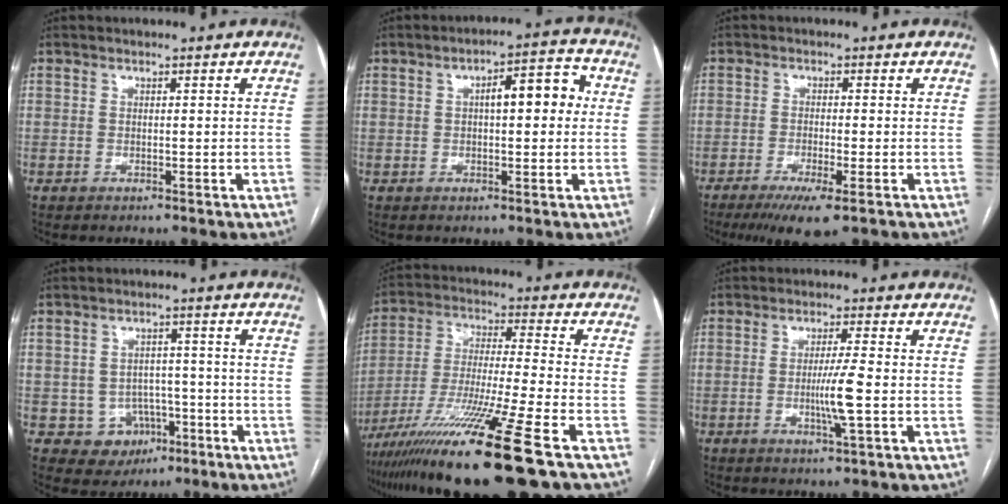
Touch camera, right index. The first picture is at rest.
{"total": 7.2, "force": [1.1, 2.3, 6.7], "torque": [-0.094, 0.028, 0.013]}
{"total": 6.7, "force": [-4.0, 0.7, 5.3], "torque": [-0.089, -0.018, -0.065]}
{"total": 6.1, "force": [-2.2, 5.6, 1.0], "torque": [-0.002, 0.014, -0.020]}
{"total": 19.3, "force": [-12.2, -1.1, 15.0], "torque": [-0.277, -0.053, -0.221]}
{"total": 5.3, "force": [-1.1, -0.5, 5.2], "torque": [-0.096, -0.011, -0.021]}